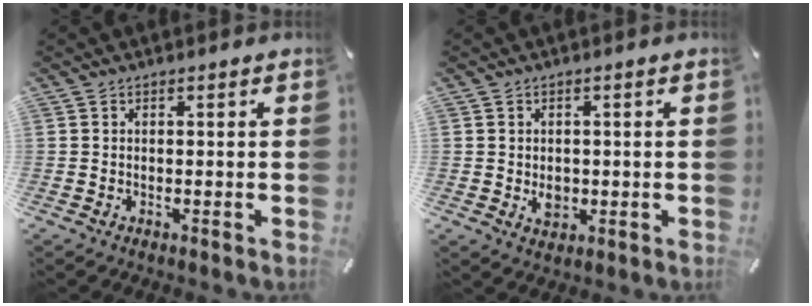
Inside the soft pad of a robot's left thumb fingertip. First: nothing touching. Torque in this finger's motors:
{"motor_torque": [0.25, 1.28, 0.06, 0.11, 0.04]}